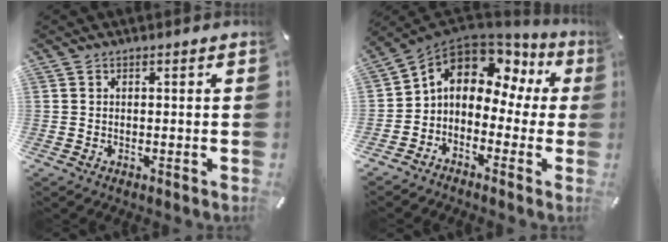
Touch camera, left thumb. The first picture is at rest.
{"total": 9.2, "force": [3.3, 6.9, 5.1], "torque": [-0.103, -0.015, 0.062]}